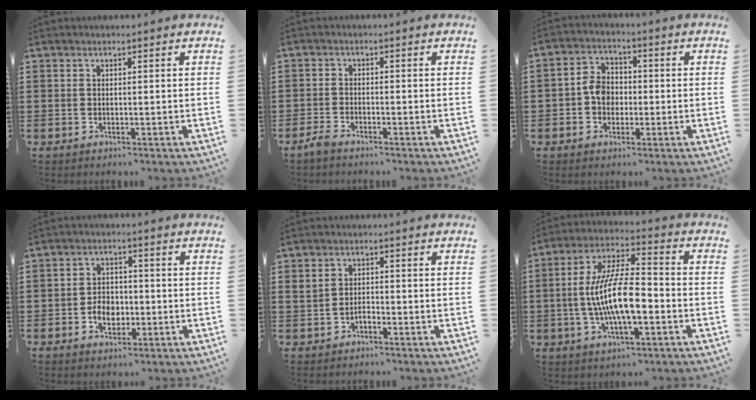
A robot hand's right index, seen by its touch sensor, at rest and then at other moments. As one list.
[{"total": 1.7, "force": [-1.6, 0.2, 0.5], "torque": [-0.018, -0.001, -0.033]}, {"total": 4.9, "force": [-0.7, 3.9, 2.9], "torque": [-0.069, 0.009, -0.017]}, {"total": 4.1, "force": [-1.3, 3.0, 2.5], "torque": [-0.044, 0.000, -0.025]}, {"total": 1.7, "force": [-0.6, 1.1, 1.1], "torque": [-0.032, -0.001, -0.014]}, {"total": 12.4, "force": [-2.4, 4.1, 11.4], "torque": [-0.235, -0.005, -0.044]}]